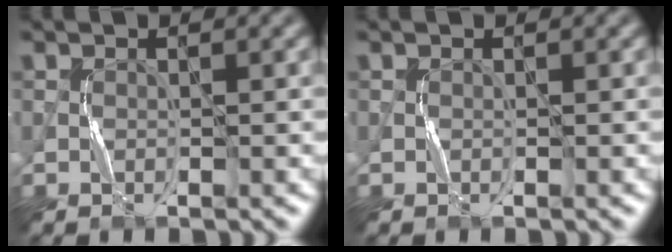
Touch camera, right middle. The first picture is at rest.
{"total": 0.0}